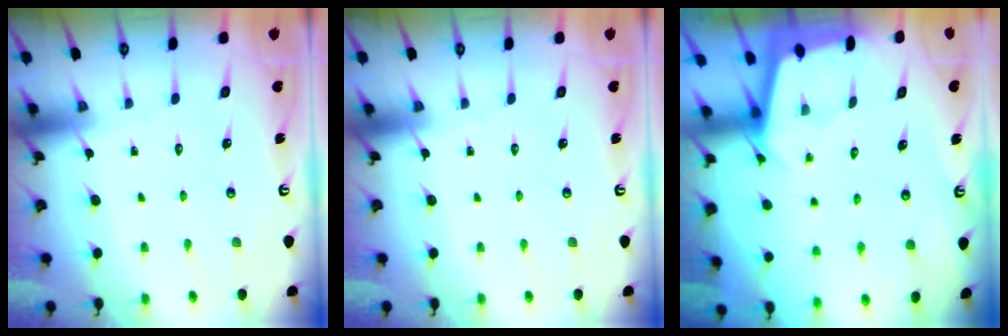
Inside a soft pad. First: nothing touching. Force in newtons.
{"total": 0.0}
{"total": 1.9, "press": 1.9, "slide": 0.2}